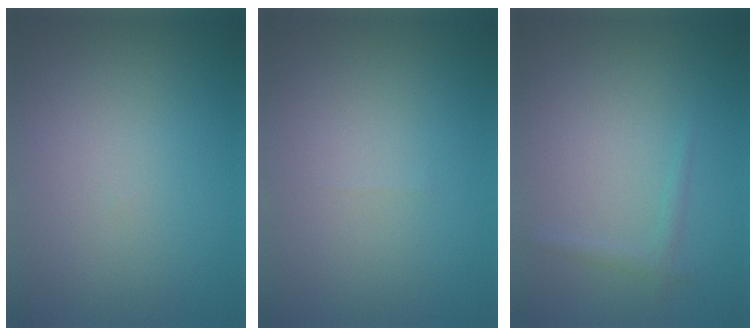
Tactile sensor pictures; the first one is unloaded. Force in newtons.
{"total": 0.0}
{"total": 0.9, "press": 0.9, "slide": 0.1}